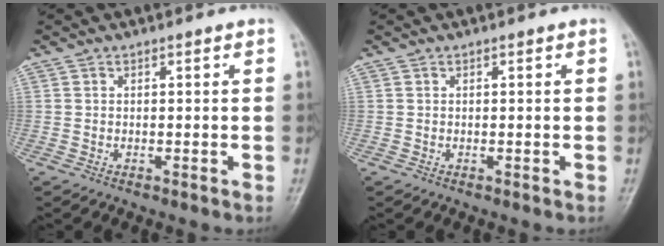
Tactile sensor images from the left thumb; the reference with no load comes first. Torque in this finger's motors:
{"motor_torque": [-0.04, 0.04, -0.06, -0.02, 0.00]}